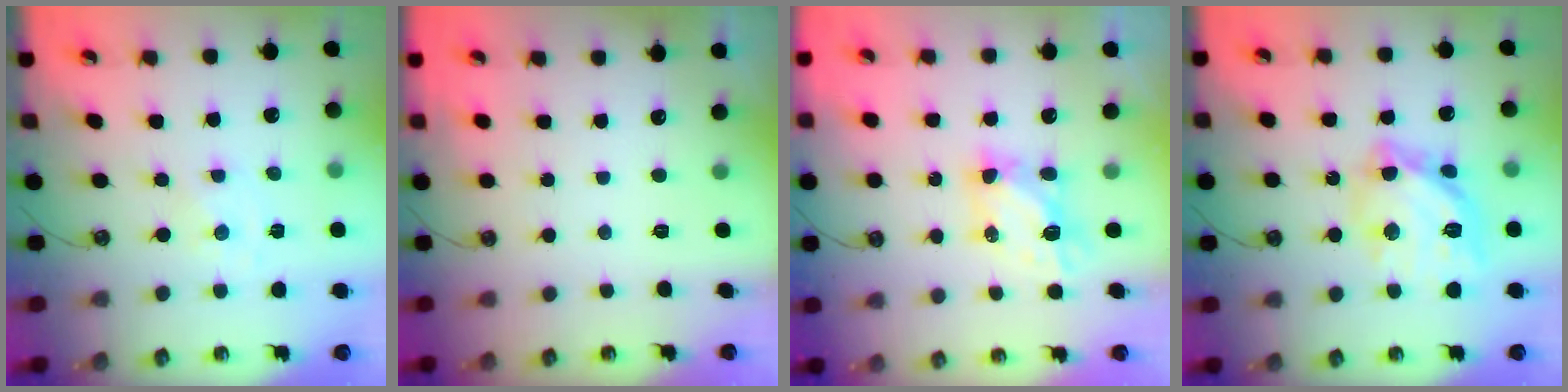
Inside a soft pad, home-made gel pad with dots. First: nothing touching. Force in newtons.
{"total": 0.0}
{"total": 5.8, "press": 5.8, "slide": 0.5}
{"total": 17.4, "press": 17.3, "slide": 1.5}